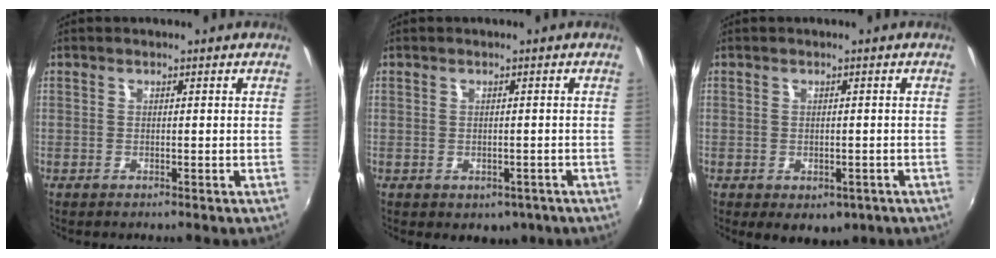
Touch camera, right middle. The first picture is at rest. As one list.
[{"total": 3.6, "force": [-1.6, 2.7, 1.7], "torque": [-0.032, -0.009, -0.015]}, {"total": 4.9, "force": [-2.2, 3.3, 2.8], "torque": [-0.050, -0.018, -0.022]}]